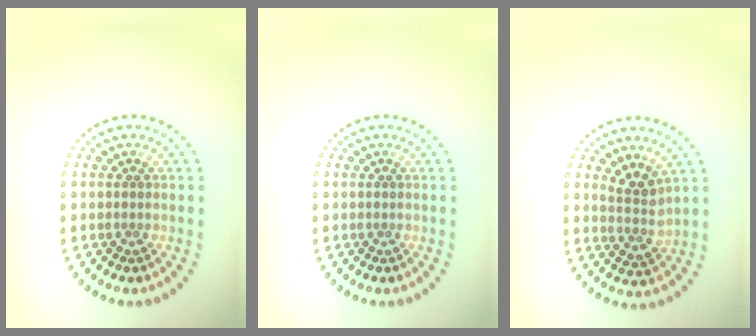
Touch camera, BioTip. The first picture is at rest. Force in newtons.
{"total": 0.0}
{"total": 2.7, "press": 1.9, "slide": 1.8}